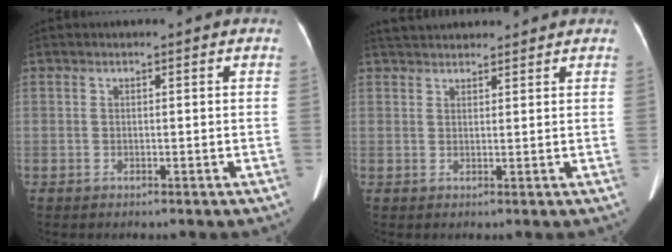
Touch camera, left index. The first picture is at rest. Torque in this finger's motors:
{"motor_torque": [0.89, -1.19, 0.31, 0.01]}